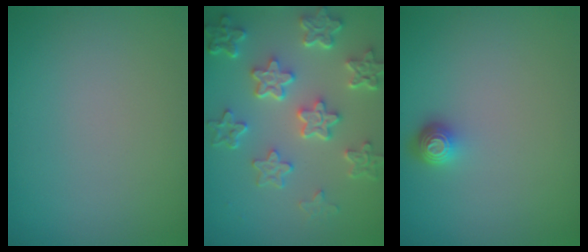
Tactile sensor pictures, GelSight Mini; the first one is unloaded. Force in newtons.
{"total": 6.4, "press": 4.8, "slide": 4.2}
{"total": 1.6, "press": 1.1, "slide": 1.0}